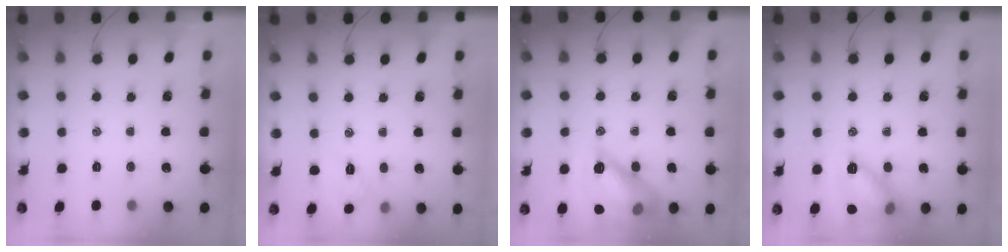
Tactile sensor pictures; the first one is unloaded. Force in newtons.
{"total": 2.7, "press": 2.6, "slide": 0.8}
{"total": 15.4, "press": 15.2, "slide": 2.3}
{"total": 11.5, "press": 11.5, "slide": 0.4}